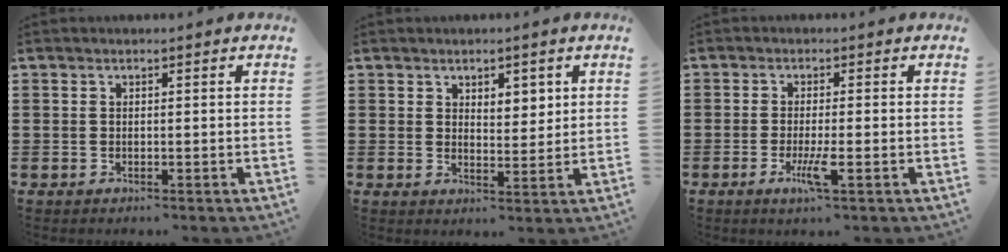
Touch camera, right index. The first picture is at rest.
{"total": 3.1, "force": [2.0, 1.8, 1.4], "torque": [-0.017, 0.004, 0.033]}
{"total": 4.1, "force": [-1.7, 0.2, 3.7], "torque": [-0.074, -0.017, -0.030]}